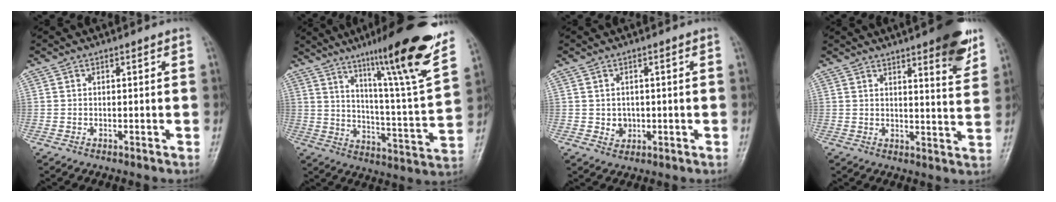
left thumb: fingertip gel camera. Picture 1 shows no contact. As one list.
[{"total": 21.9, "force": [14.4, 1.1, 16.5], "torque": [-0.219, -0.066, 0.222]}, {"total": 2.6, "force": [-0.2, 2.3, 1.2], "torque": [-0.006, 0.001, 0.005]}, {"total": 10.2, "force": [6.3, 2.1, 7.8], "torque": [-0.080, -0.033, 0.079]}]